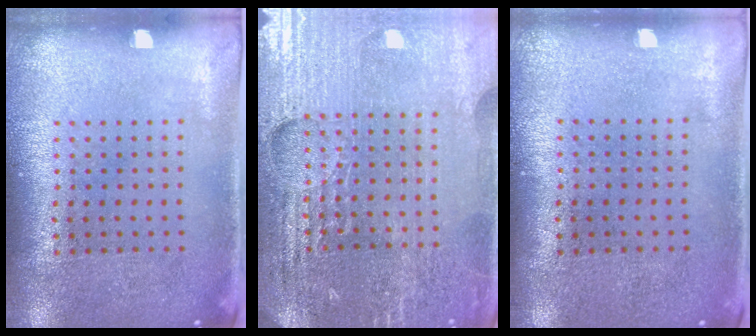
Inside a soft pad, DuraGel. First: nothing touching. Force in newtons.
{"total": 4.9, "press": 4.6, "slide": 1.8}
{"total": 0.0}